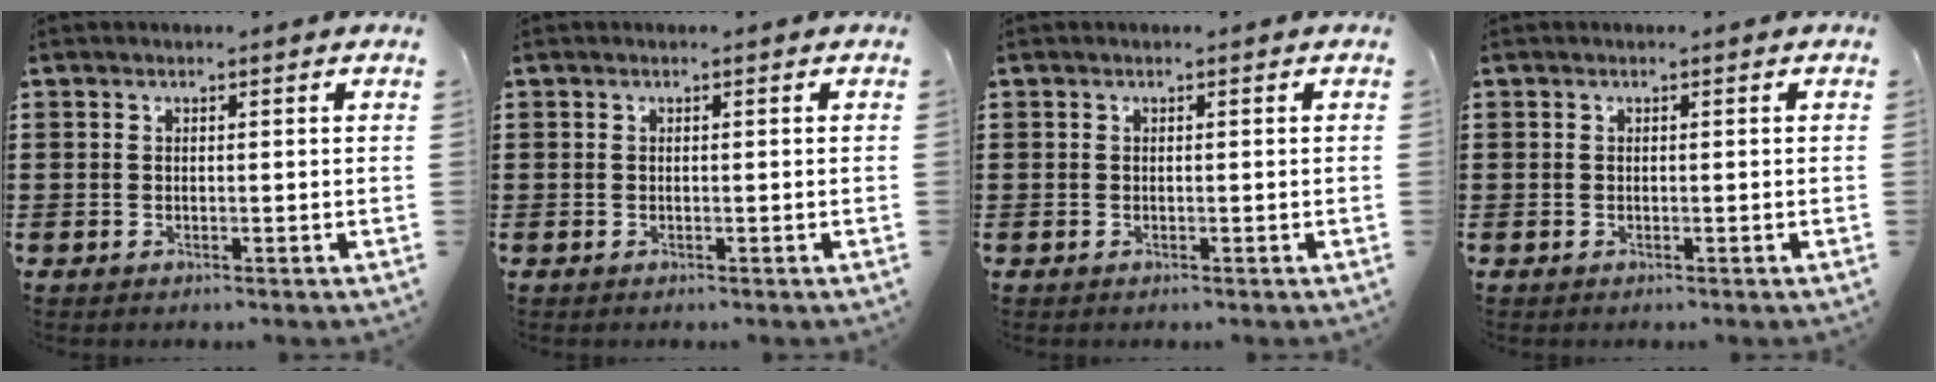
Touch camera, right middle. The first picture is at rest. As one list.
[{"total": 0.0}, {"total": 0.0}, {"total": 0.0}]